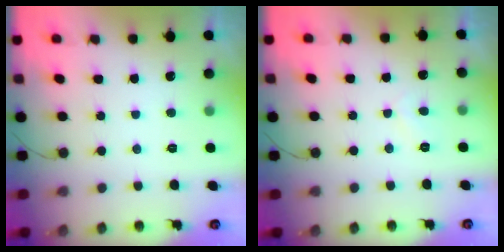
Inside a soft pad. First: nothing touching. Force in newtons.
{"total": 1.9, "press": 1.8, "slide": 0.5}